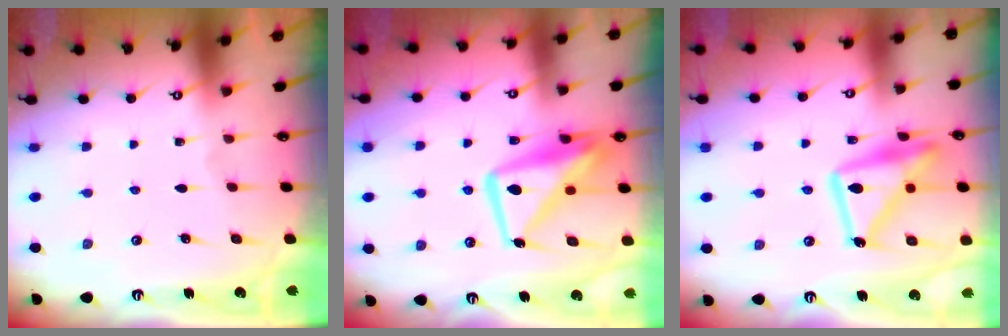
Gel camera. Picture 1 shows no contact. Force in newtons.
{"total": 14.2, "press": 14.1, "slide": 1.5}
{"total": 15.7, "press": 15.6, "slide": 1.2}